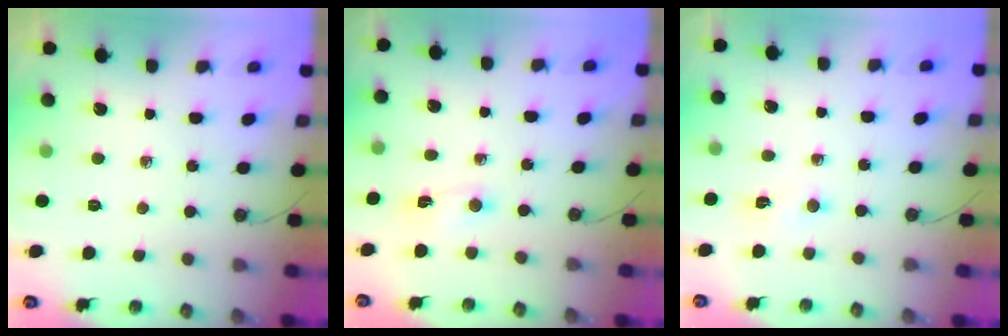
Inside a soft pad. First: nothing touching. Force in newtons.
{"total": 1.4, "press": 1.2, "slide": 0.7}
{"total": 2.8, "press": 2.7, "slide": 0.7}